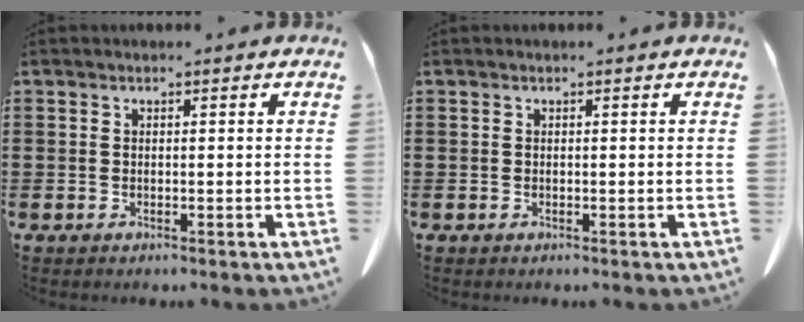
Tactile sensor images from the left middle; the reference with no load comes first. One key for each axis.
{"total": 0.0}